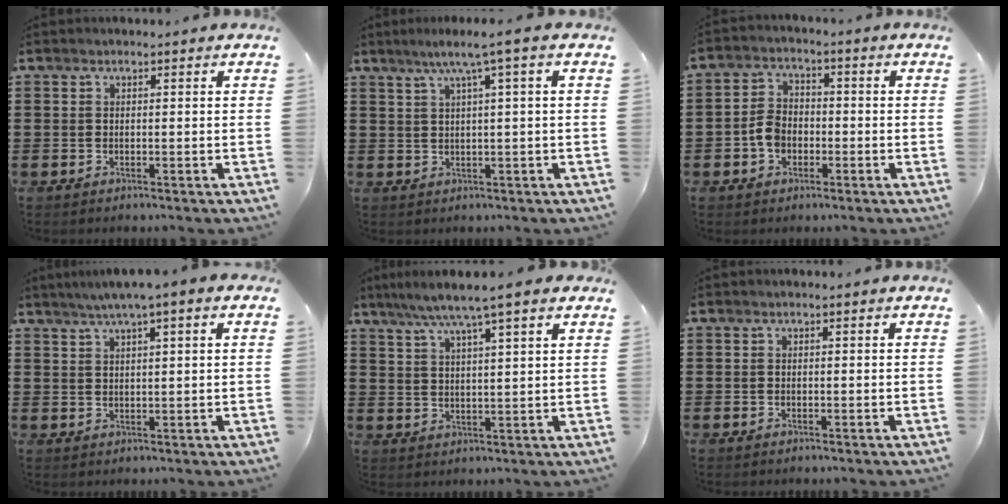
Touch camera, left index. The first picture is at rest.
{"total": 4.1, "force": [1.5, -0.4, 3.8], "torque": [-0.076, 0.000, 0.020]}
{"total": 4.4, "force": [-1.6, 3.3, 2.5], "torque": [-0.063, 0.006, -0.035]}
{"total": 3.1, "force": [1.9, -0.1, 2.4], "torque": [-0.050, 0.000, 0.033]}
{"total": 5.9, "force": [4.4, -0.2, 3.9], "torque": [-0.089, -0.014, 0.074]}
{"total": 0.0}